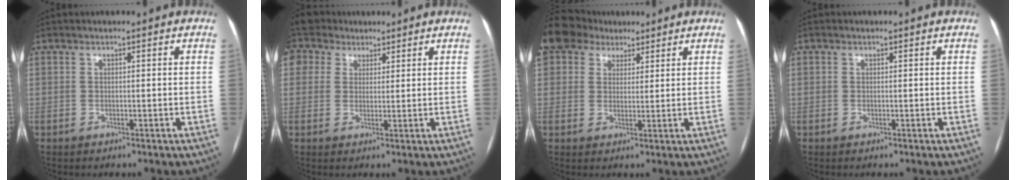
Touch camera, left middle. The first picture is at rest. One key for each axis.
{"total": 6.1, "fx": 4.1, "fy": 4.4, "fz": 0.9, "tx": -0.027, "ty": 0.033, "tz": 0.079}
{"total": 12.2, "fx": 8.1, "fy": 8.2, "fz": 3.9, "tx": -0.110, "ty": 0.054, "tz": 0.151}
{"total": 0.0}